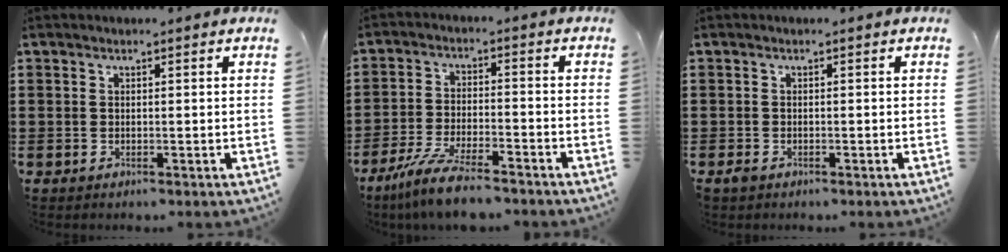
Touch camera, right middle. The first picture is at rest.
{"total": 7.6, "force": [-6.4, 0.7, 4.1], "torque": [-0.095, -0.008, -0.124]}
{"total": 0.9, "force": [-0.6, 0.5, 0.3], "torque": [-0.007, -0.001, -0.013]}